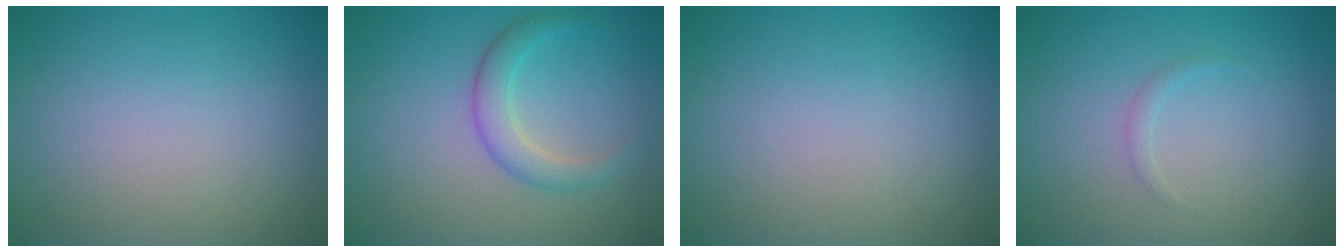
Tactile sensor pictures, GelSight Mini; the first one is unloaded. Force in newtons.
{"total": 2.6, "press": 2.6, "slide": 0.1}
{"total": 0.0}
{"total": 0.7, "press": 0.7, "slide": 0.0}